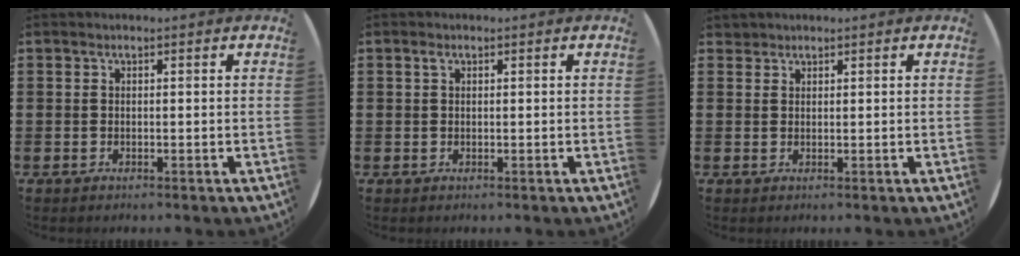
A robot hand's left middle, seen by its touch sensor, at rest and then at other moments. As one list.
[{"total": 0.8, "force": [0.3, 0.6, 0.4], "torque": [-0.002, 0.000, 0.005]}, {"total": 1.0, "force": [1.0, 0.3, -0.1], "torque": [0.000, 0.001, 0.019]}]